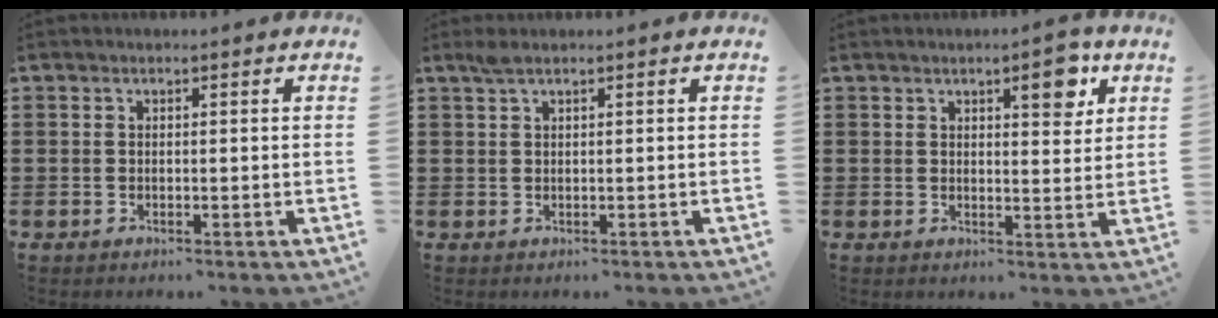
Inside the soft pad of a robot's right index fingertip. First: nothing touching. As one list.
[{"total": 0.9, "force": [0.5, 0.0, 0.7], "torque": [-0.015, 0.002, 0.009]}, {"total": 5.6, "force": [3.2, 1.8, 4.2], "torque": [-0.058, -0.003, 0.048]}]